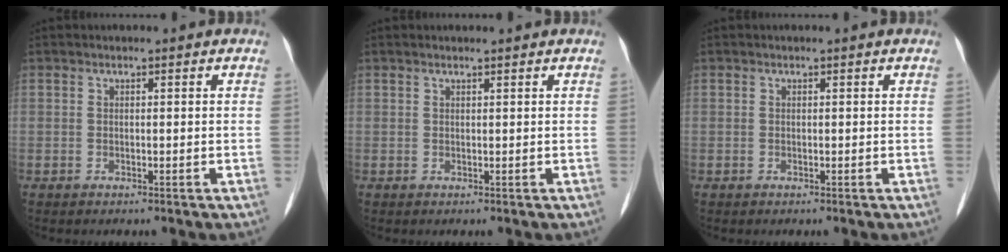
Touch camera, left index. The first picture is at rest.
{"total": 0.7, "force": [0.7, 0.0, 0.3], "torque": [-0.013, 0.008, 0.015]}
{"total": 0.0}